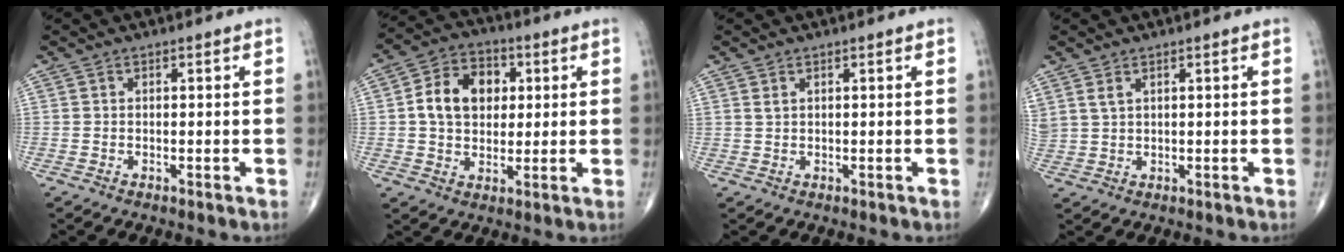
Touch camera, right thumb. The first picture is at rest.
{"total": 11.3, "force": [1.9, 8.3, 7.4], "torque": [-0.100, 0.009, 0.026]}
{"total": 0.9, "force": [0.7, 0.3, 0.6], "torque": [-0.009, 0.002, 0.015]}
{"total": 2.7, "force": [1.7, 1.3, 1.7], "torque": [-0.041, 0.001, 0.046]}